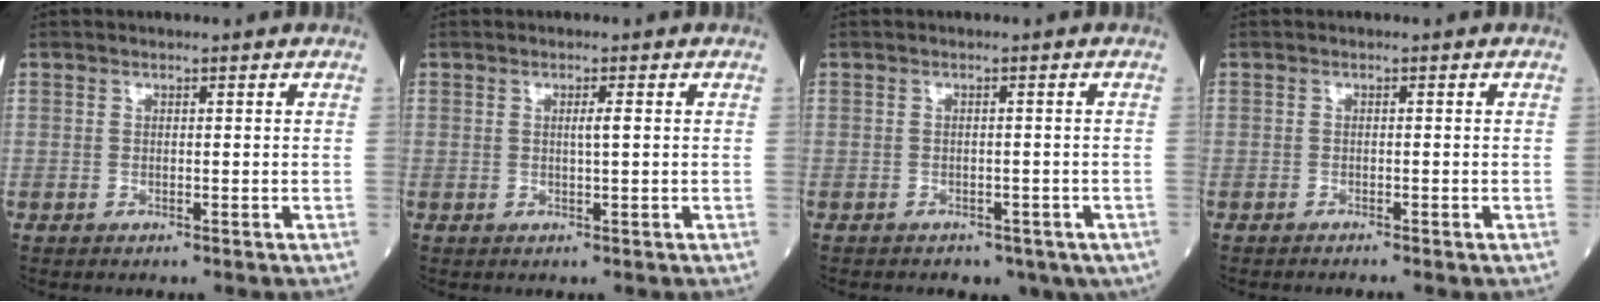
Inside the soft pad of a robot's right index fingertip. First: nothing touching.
{"total": 1.2, "force": [0.3, -0.1, 1.2], "torque": [-0.024, 0.002, 0.007]}
{"total": 7.9, "force": [-5.2, 4.8, 3.4], "torque": [-0.042, 0.005, -0.058]}
{"total": 1.2, "force": [-1.0, 0.0, 0.6], "torque": [-0.012, -0.001, -0.013]}